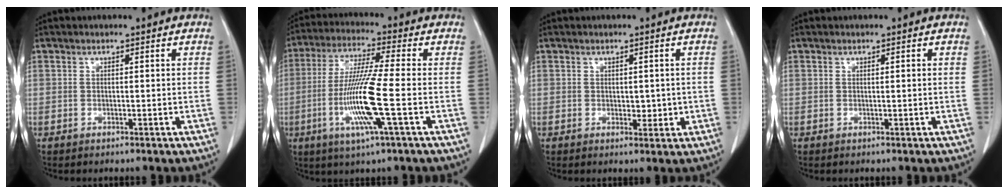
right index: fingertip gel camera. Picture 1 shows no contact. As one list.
[{"total": 12.2, "force": [-3.0, -0.6, 11.8], "torque": [-0.241, -0.017, -0.066]}, {"total": 2.4, "force": [0.0, 1.5, 1.8], "torque": [-0.019, -0.001, 0.006]}, {"total": 0.6, "force": [0.2, 0.0, 0.5], "torque": [-0.010, 0.000, 0.003]}]